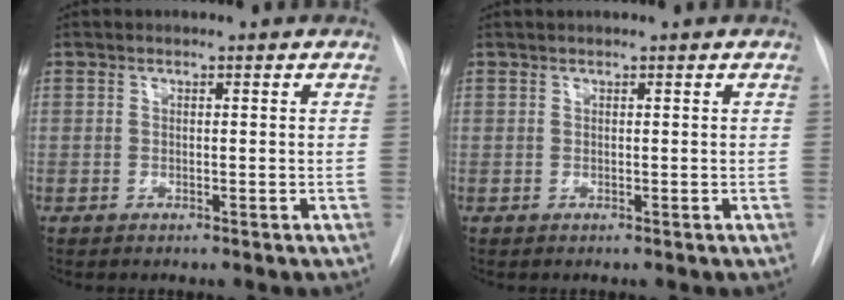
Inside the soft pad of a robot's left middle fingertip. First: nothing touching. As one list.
[{"total": 0.7, "force": [0.6, -0.2, 0.3], "torque": [-0.005, 0.009, 0.016]}]